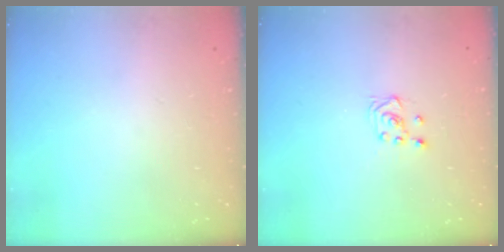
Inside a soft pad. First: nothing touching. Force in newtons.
{"total": 3.4, "press": 3.3, "slide": 0.8}